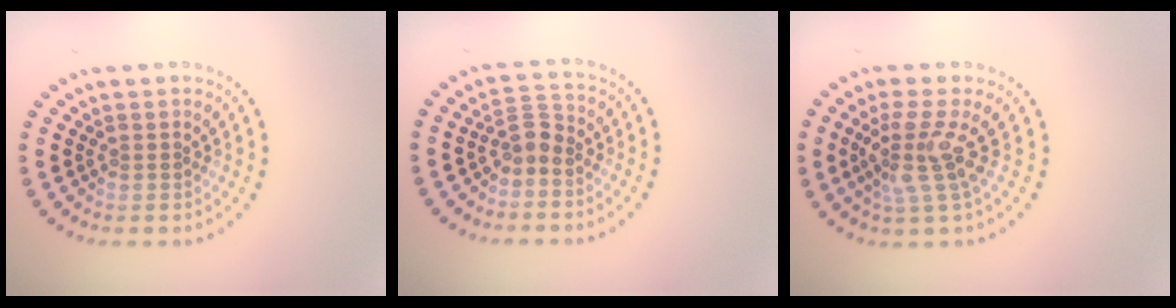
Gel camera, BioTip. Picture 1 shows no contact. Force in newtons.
{"total": 1.9, "press": 1.6, "slide": 1.1}
{"total": 3.5, "press": 2.6, "slide": 2.3}